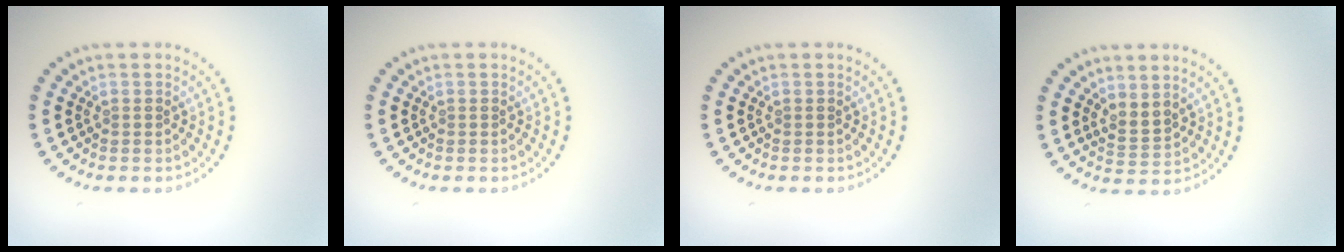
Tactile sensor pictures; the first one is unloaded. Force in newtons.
{"total": 0.0}
{"total": 0.0}
{"total": 1.8, "press": 1.5, "slide": 1.1}